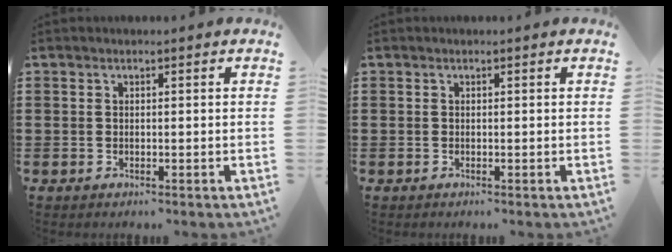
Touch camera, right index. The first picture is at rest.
{"total": 0.0}